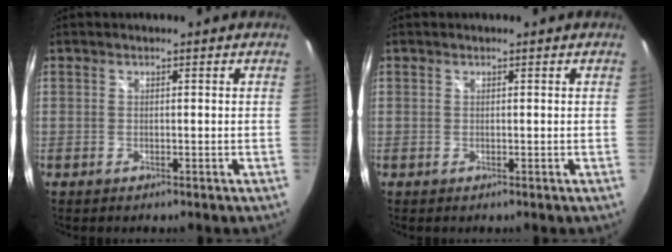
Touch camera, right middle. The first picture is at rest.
{"total": 0.0}